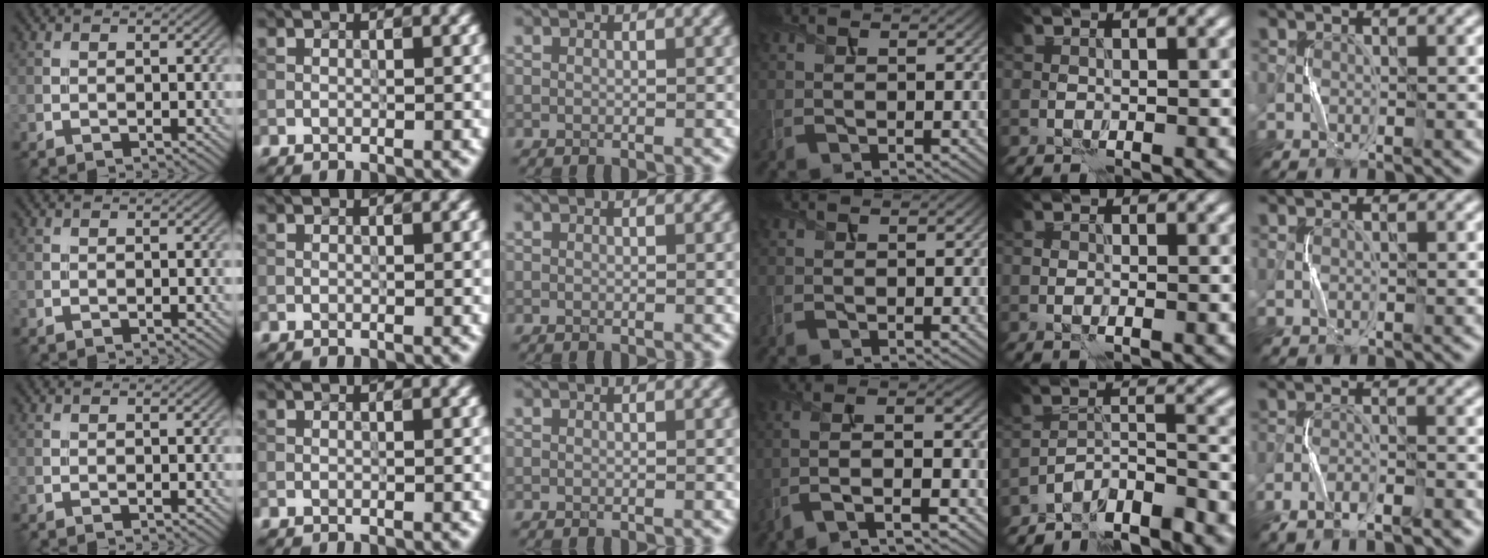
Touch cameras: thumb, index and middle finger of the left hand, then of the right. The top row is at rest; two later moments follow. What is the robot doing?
{"motion": "squeeze", "object": "sponge"}